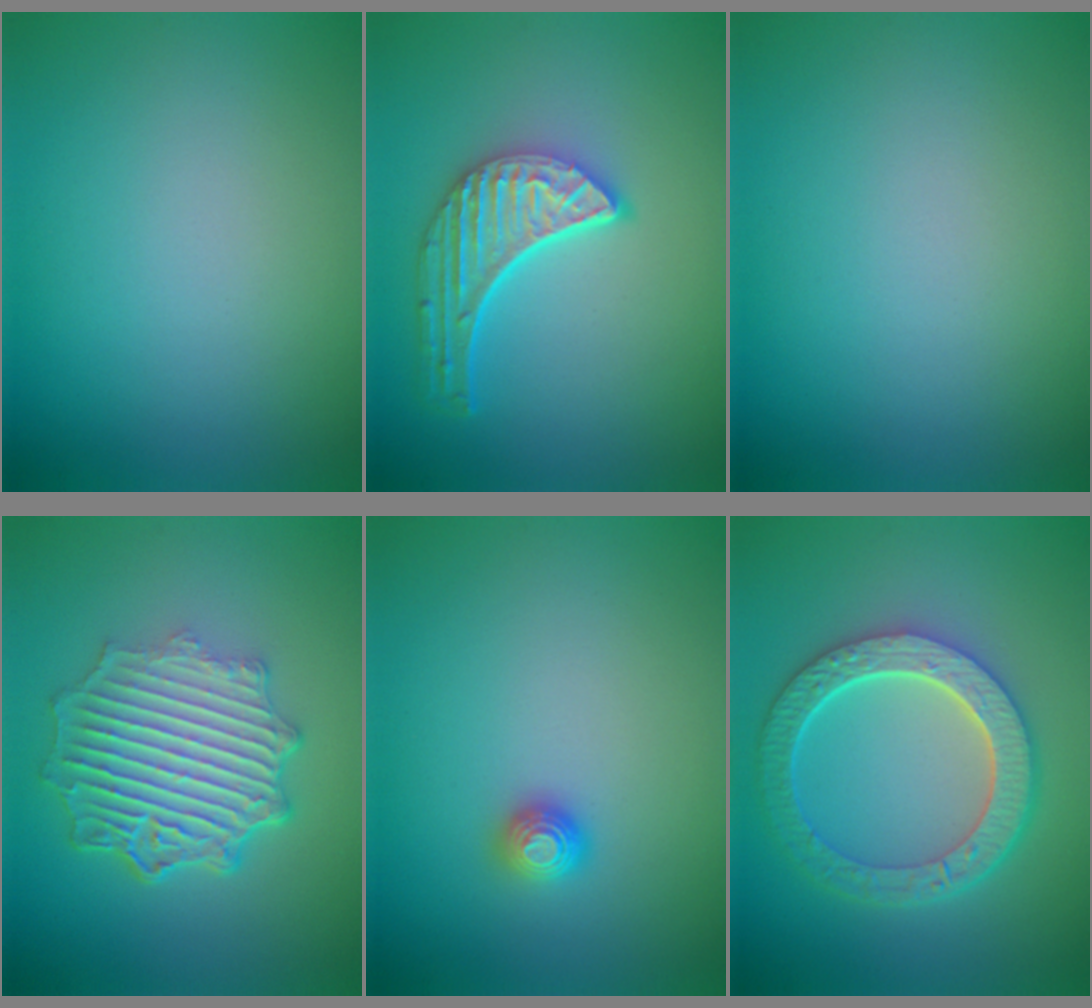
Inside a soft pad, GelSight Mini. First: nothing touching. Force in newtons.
{"total": 5.0, "press": 3.9, "slide": 3.2}
{"total": 0.0}
{"total": 7.1, "press": 5.3, "slide": 4.7}
{"total": 1.1, "press": 1.1, "slide": 0.4}
{"total": 6.4, "press": 4.9, "slide": 4.1}